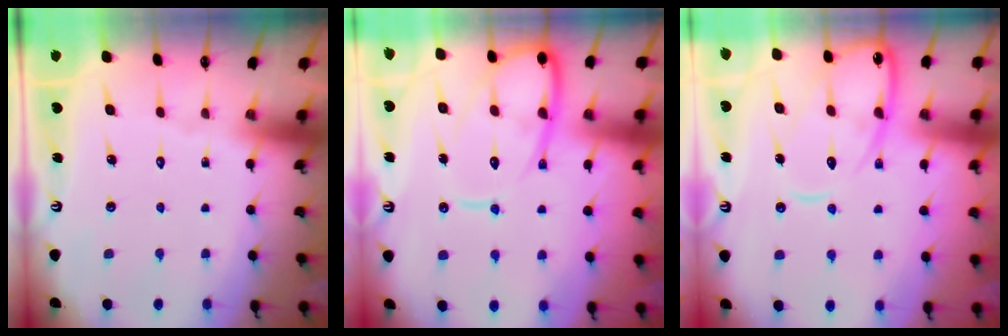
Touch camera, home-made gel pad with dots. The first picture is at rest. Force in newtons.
{"total": 14.2, "press": 14.1, "slide": 1.5}
{"total": 12.7, "press": 12.7, "slide": 1.1}